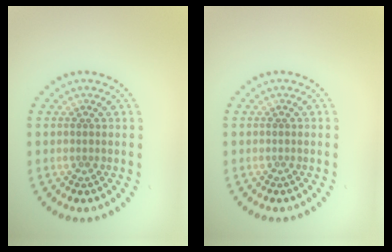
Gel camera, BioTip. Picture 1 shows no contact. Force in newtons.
{"total": 0.0}